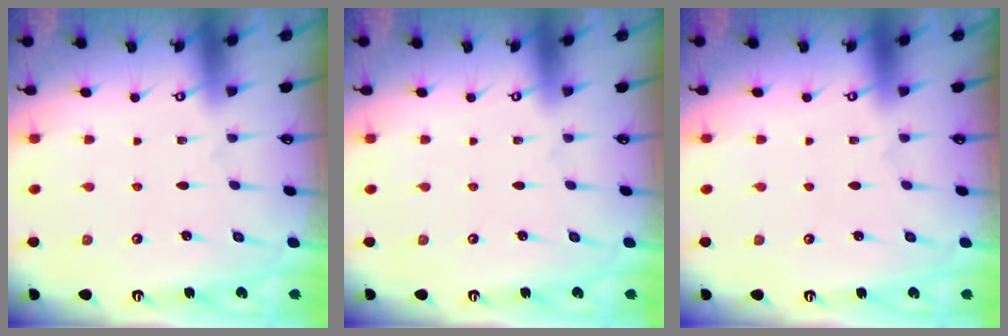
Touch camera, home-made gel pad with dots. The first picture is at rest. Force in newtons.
{"total": 0.0}
{"total": 0.0}